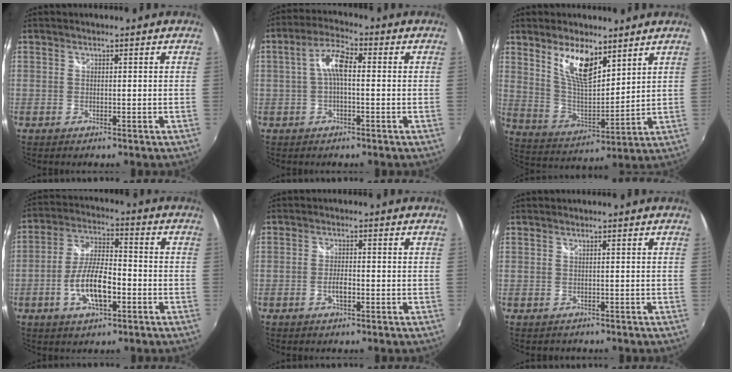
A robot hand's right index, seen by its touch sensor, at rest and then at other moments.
{"total": 5.9, "force": [-0.1, 2.0, 5.5], "torque": [-0.112, 0.020, -0.003]}
{"total": 11.5, "force": [7.0, 4.2, 8.1], "torque": [-0.148, -0.001, 0.140]}
{"total": 10.6, "force": [-3.7, 3.9, 9.1], "torque": [-0.184, 0.003, -0.064]}
{"total": 2.7, "force": [-1.1, 1.1, 2.3], "torque": [-0.046, 0.000, -0.020]}
{"total": 0.8, "force": [-0.2, 0.8, 0.0], "torque": [0.001, -0.001, 0.001]}